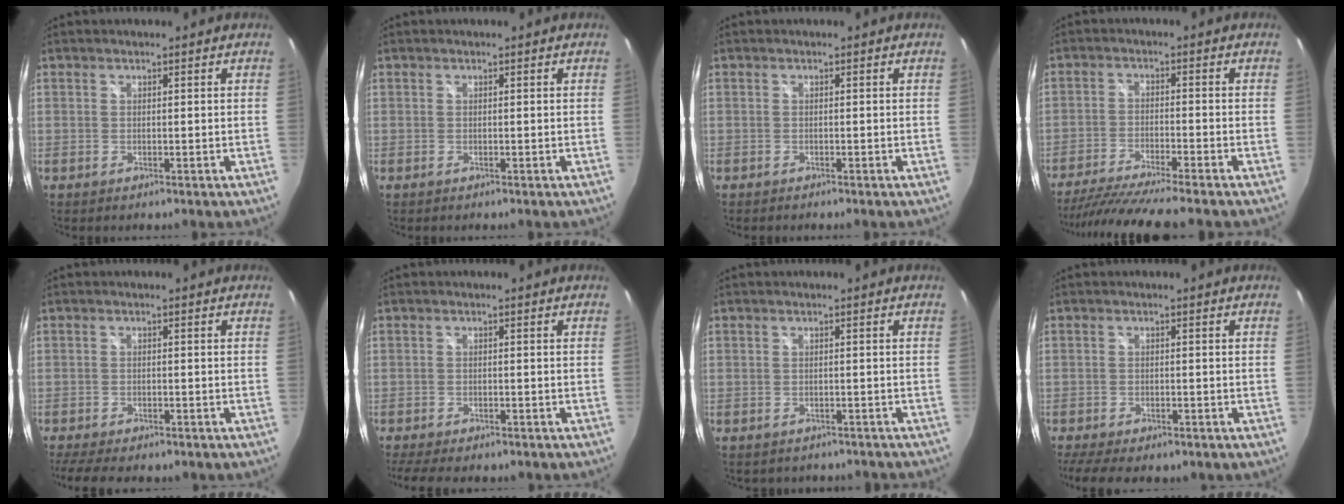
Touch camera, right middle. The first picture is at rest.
{"total": 0.0}
{"total": 0.7, "force": [-0.7, 0.1, 0.2], "torque": [-0.004, -0.002, -0.012]}
{"total": 12.4, "force": [-10.9, -0.4, 5.9], "torque": [-0.129, -0.024, -0.184]}
{"total": 8.6, "force": [-6.6, 3.1, 4.6], "torque": [-0.108, -0.030, -0.102]}
{"total": 7.8, "force": [-6.1, 2.5, 4.0], "torque": [-0.094, -0.028, -0.095]}
{"total": 4.5, "force": [-3.8, 2.1, 1.2], "torque": [-0.022, -0.013, -0.042]}
{"total": 9.3, "force": [-6.7, 3.9, 5.3], "torque": [-0.124, -0.032, -0.100]}